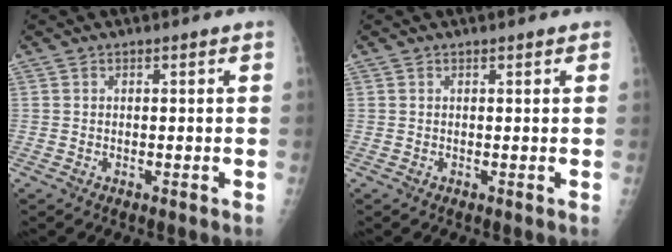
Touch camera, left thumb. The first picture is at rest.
{"total": 0.9, "force": [0.7, 0.4, 0.5], "torque": [-0.007, -0.001, 0.006]}